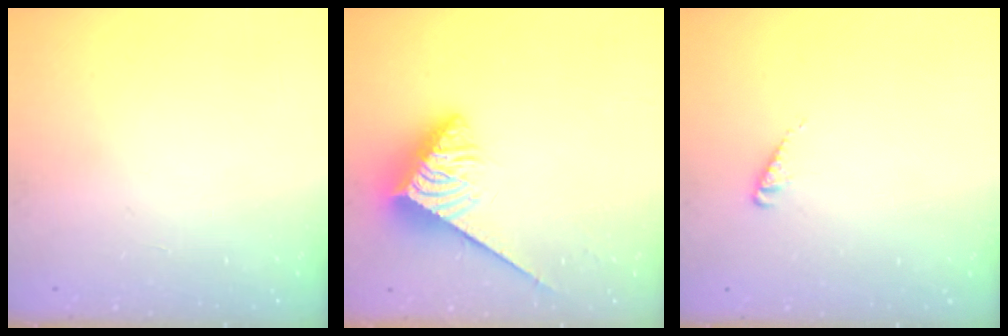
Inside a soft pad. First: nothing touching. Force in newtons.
{"total": 3.8, "press": 3.8, "slide": 0.4}
{"total": 2.4, "press": 2.4, "slide": 0.3}